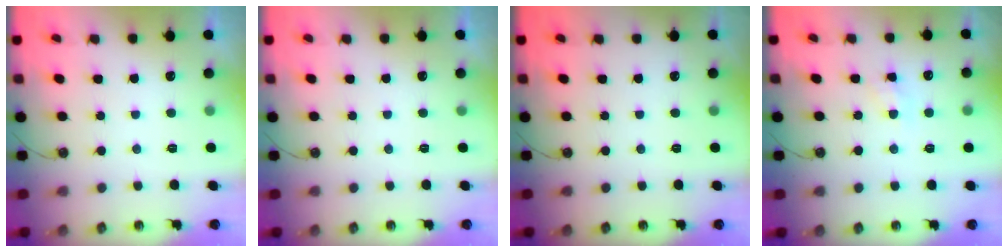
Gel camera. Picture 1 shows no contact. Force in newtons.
{"total": 0.0}
{"total": 0.0}
{"total": 6.8, "press": 6.8, "slide": 0.9}